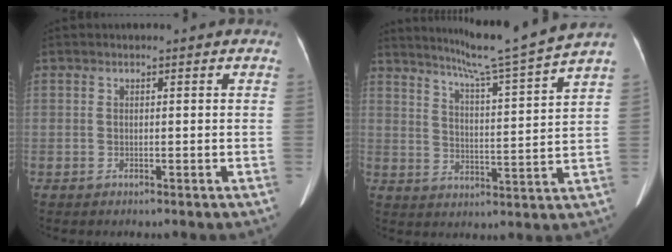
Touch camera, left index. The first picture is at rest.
{"total": 13.1, "force": [11.6, -2.7, 5.4], "torque": [-0.095, -0.030, 0.169]}